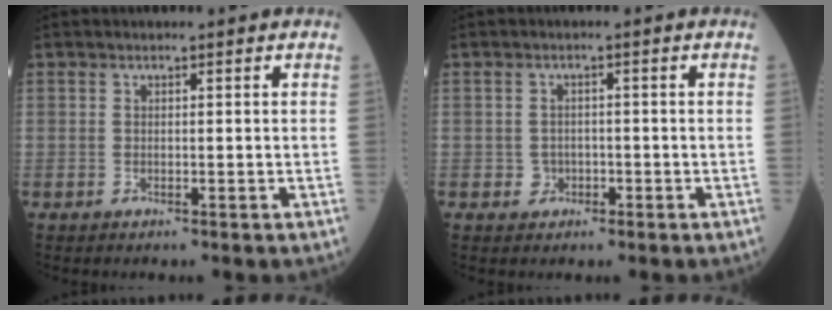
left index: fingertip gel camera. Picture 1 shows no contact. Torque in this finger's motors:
{"motor_torque": [-0.11, 0.15, -0.02, -0.01]}